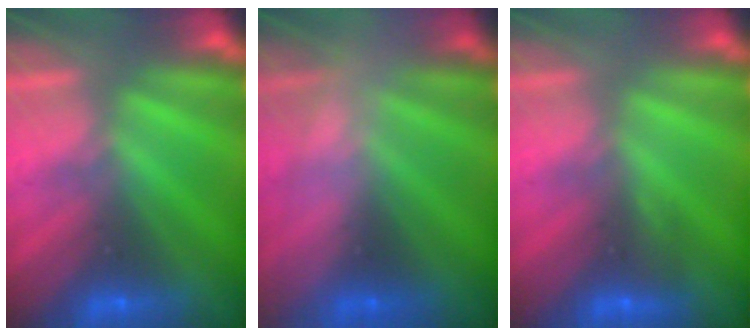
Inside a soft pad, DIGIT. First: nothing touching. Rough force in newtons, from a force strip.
{"total": 2.6}
{"total": 2.9}